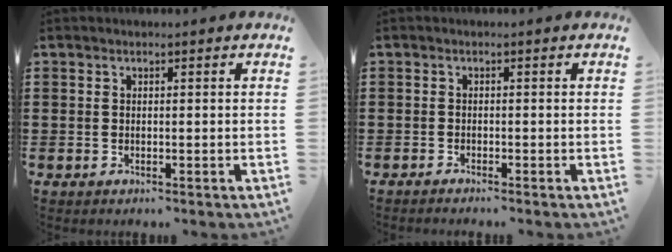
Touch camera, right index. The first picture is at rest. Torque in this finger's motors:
{"motor_torque": [0.16, 0.14, 0.01, 0.00]}